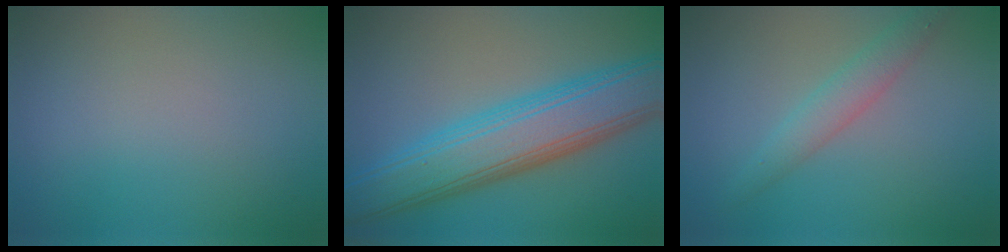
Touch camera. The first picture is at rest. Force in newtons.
{"total": 8.9, "press": 8.9, "slide": 0.0}
{"total": 2.3, "press": 2.3, "slide": 0.1}